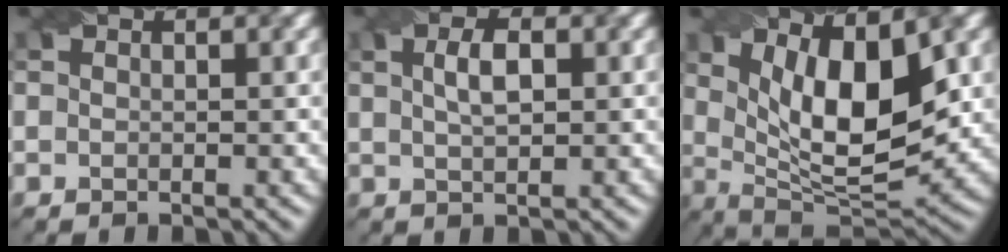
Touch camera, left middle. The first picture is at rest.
{"total": 2.5, "force": [0.6, 1.0, 2.2], "torque": [-0.045, 0.006, 0.014]}
{"total": 10.3, "force": [2.6, 4.2, 9.0], "torque": [-0.138, -0.011, 0.044]}